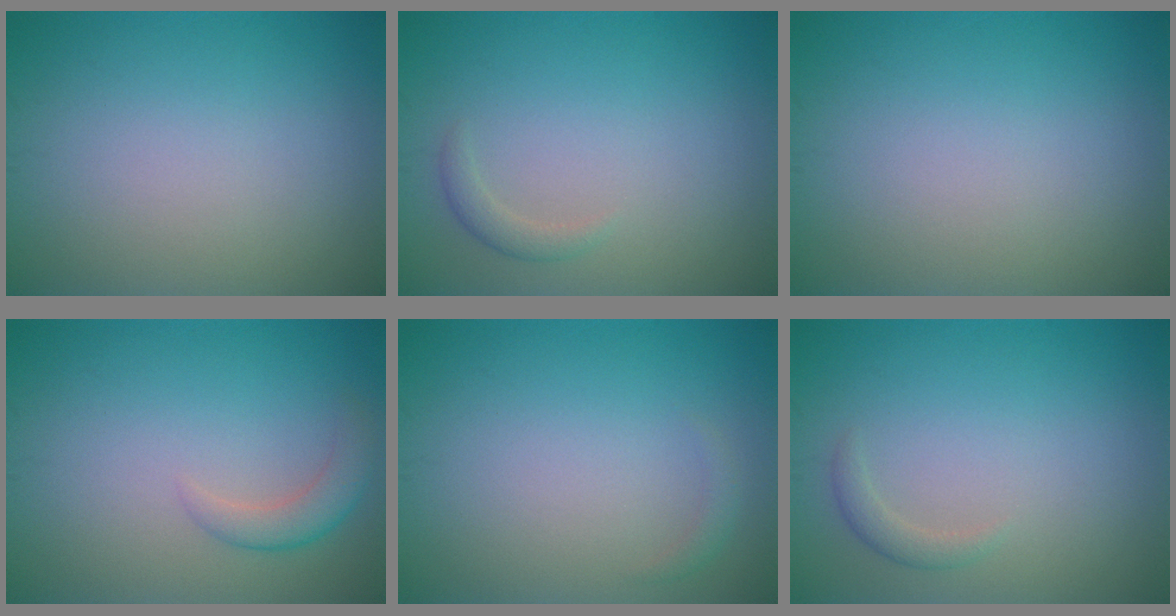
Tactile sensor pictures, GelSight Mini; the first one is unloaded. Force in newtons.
{"total": 1.2, "press": 1.2, "slide": 0.1}
{"total": 0.0}
{"total": 2.2, "press": 2.2, "slide": 0.1}
{"total": 0.7, "press": 0.7, "slide": 0.1}
{"total": 1.2, "press": 1.2, "slide": 0.1}